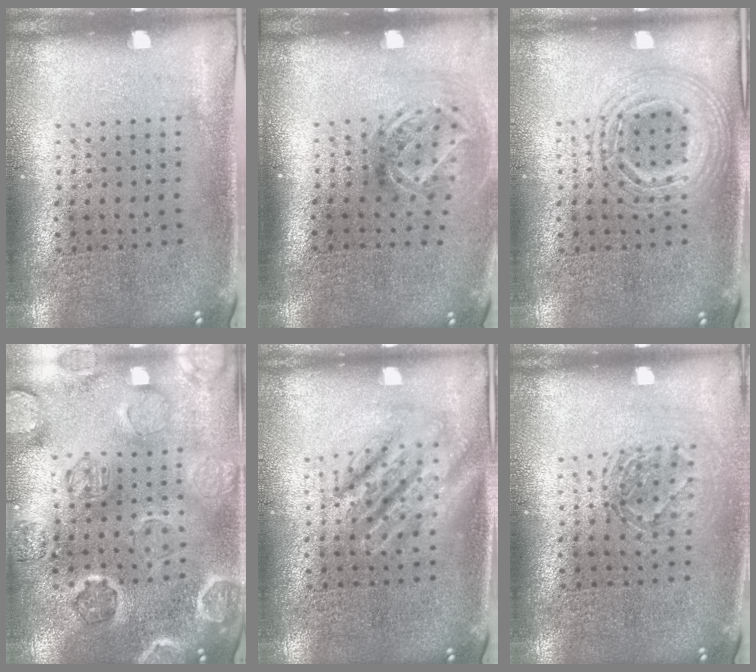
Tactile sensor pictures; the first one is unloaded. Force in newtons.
{"total": 2.0, "press": 1.3, "slide": 1.4}
{"total": 2.9, "press": 2.9, "slide": 0.3}
{"total": 1.7, "press": 1.7, "slide": 0.2}
{"total": 2.6, "press": 2.6, "slide": 0.3}
{"total": 1.3, "press": 1.1, "slide": 0.6}